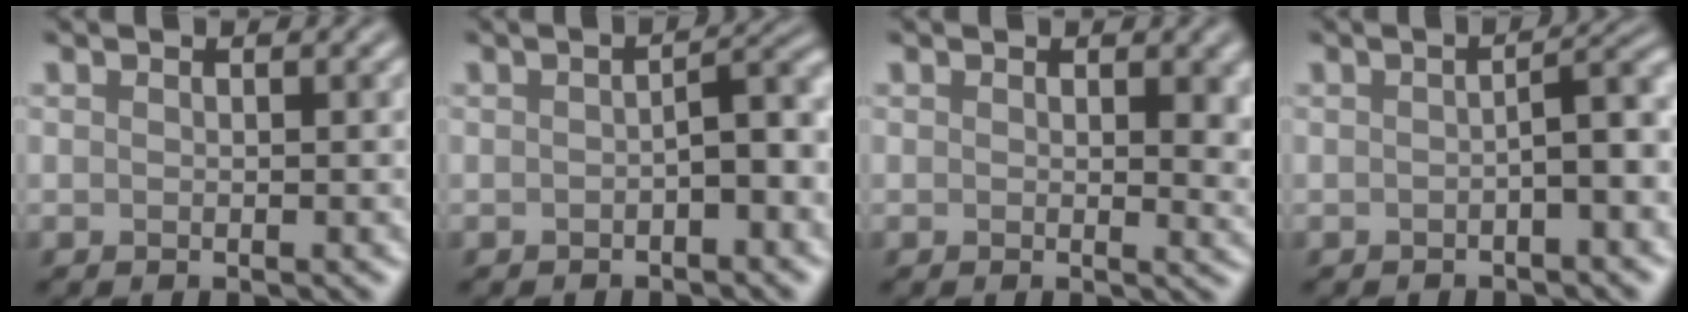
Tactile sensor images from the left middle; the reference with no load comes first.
{"total": 3.0, "force": [-0.9, 0.9, 2.8], "torque": [-0.041, 0.011, -0.015]}
{"total": 2.6, "force": [0.5, 1.2, 2.3], "torque": [-0.019, -0.003, 0.007]}
{"total": 3.3, "force": [-0.8, 0.7, 3.2], "torque": [-0.046, 0.014, -0.014]}